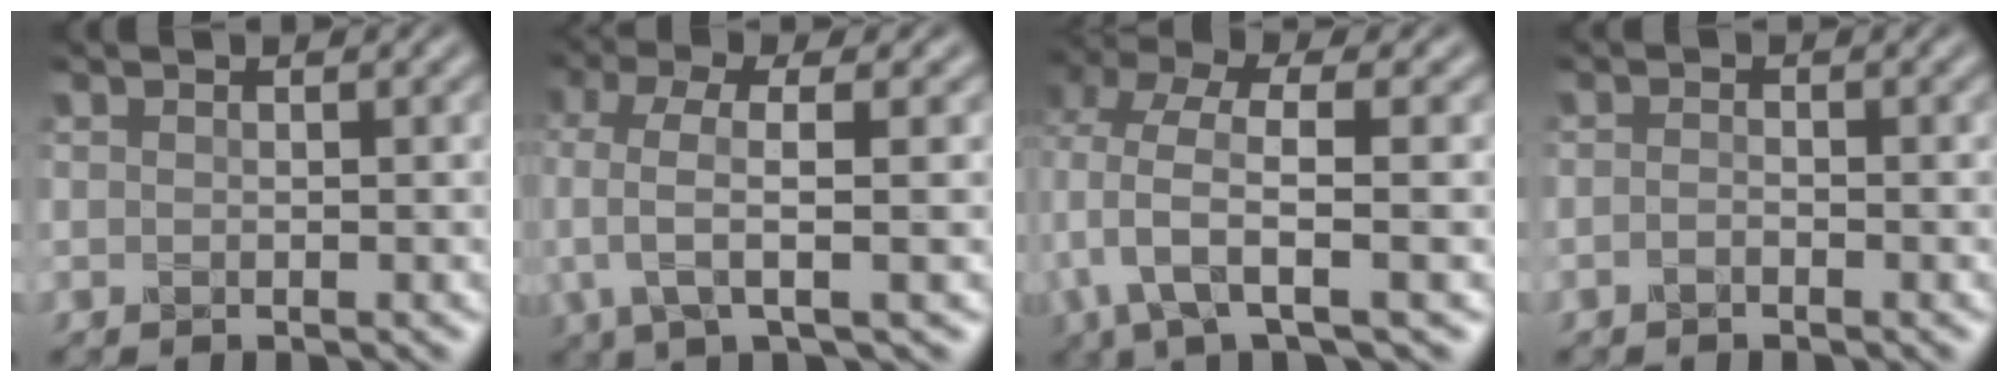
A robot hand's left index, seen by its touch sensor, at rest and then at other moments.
{"total": 4.6, "force": [0.4, 1.1, 4.4], "torque": [-0.095, 0.005, 0.008]}
{"total": 5.7, "force": [0.0, 1.8, 5.4], "torque": [-0.115, 0.002, -0.006]}
{"total": 0.5, "force": [-0.5, 0.1, 0.2], "torque": [-0.008, 0.004, -0.010]}